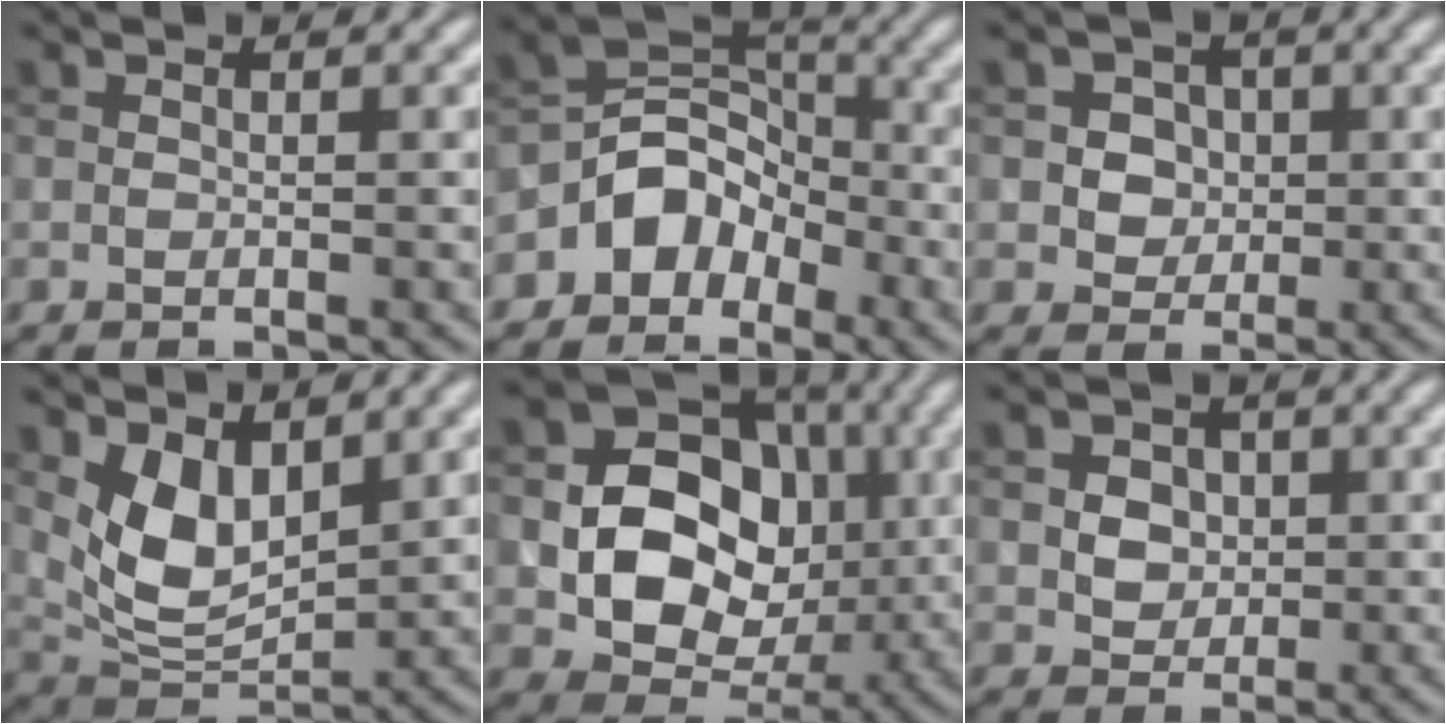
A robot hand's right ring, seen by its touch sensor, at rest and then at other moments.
{"total": 4.9, "force": [-2.8, 3.7, 1.8], "torque": [-0.012, 0.011, -0.062]}
{"total": 3.7, "force": [0.9, 3.2, 1.5], "torque": [-0.011, 0.007, 0.010]}
{"total": 5.4, "force": [2.2, 3.0, 3.9], "torque": [-0.083, -0.014, 0.049]}
{"total": 12.3, "force": [0.1, 9.9, 7.3], "torque": [-0.102, 0.004, -0.005]}
{"total": 3.3, "force": [0.7, 2.7, 1.7], "torque": [-0.021, 0.006, 0.008]}